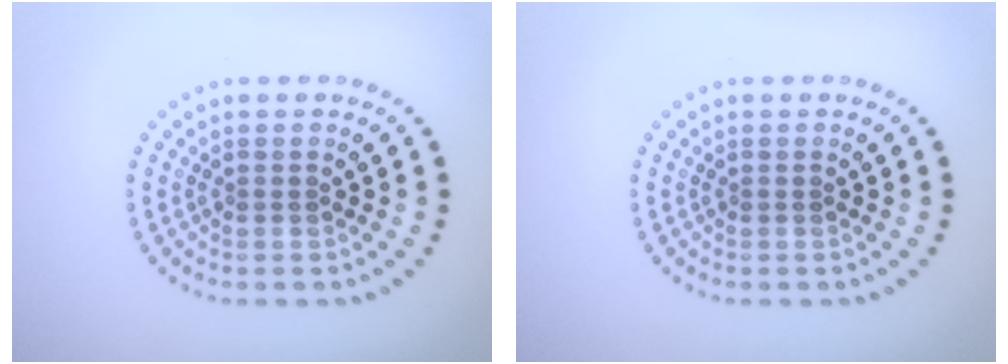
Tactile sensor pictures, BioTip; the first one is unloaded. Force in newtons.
{"total": 0.0}